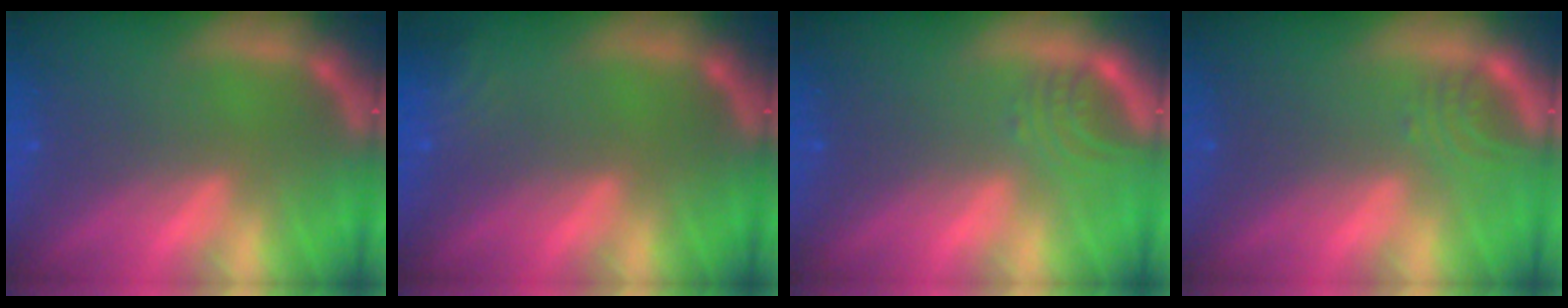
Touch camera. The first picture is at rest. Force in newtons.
{"total": 2.4}
{"total": 2.5}
{"total": 2.0}